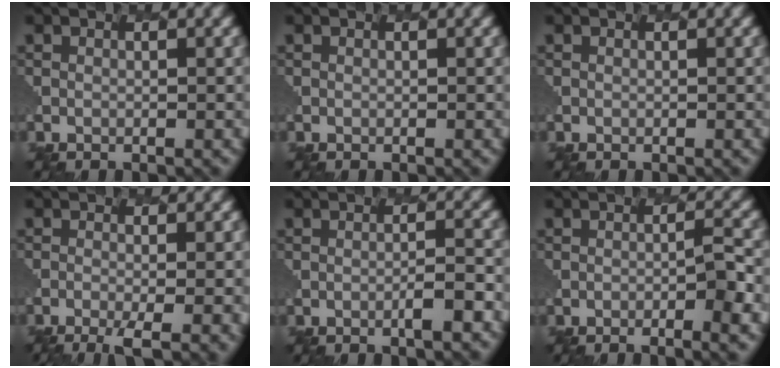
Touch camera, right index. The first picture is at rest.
{"total": 0.0}
{"total": 0.0}
{"total": 3.7, "force": [-2.0, 0.6, 3.1], "torque": [-0.055, 0.001, -0.030]}
{"total": 1.4, "force": [-0.9, -0.1, 1.1], "torque": [-0.028, 0.009, -0.018]}
{"total": 2.9, "force": [-1.4, 0.2, 2.5], "torque": [-0.051, 0.005, -0.022]}